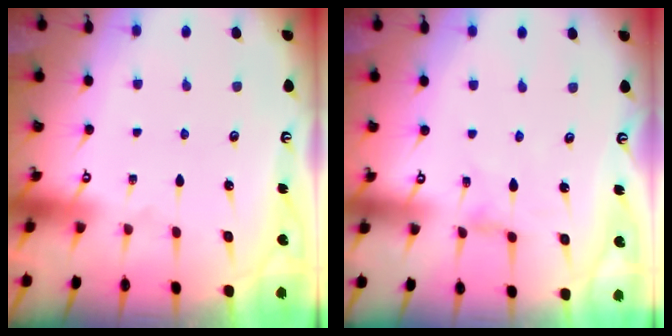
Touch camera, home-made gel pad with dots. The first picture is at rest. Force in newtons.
{"total": 0.9, "press": 0.9, "slide": 0.3}